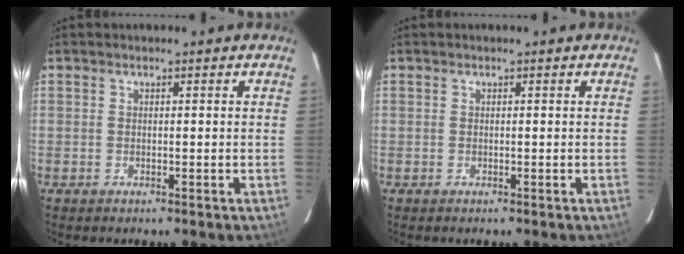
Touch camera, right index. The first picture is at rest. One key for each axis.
{"total": 0.0}